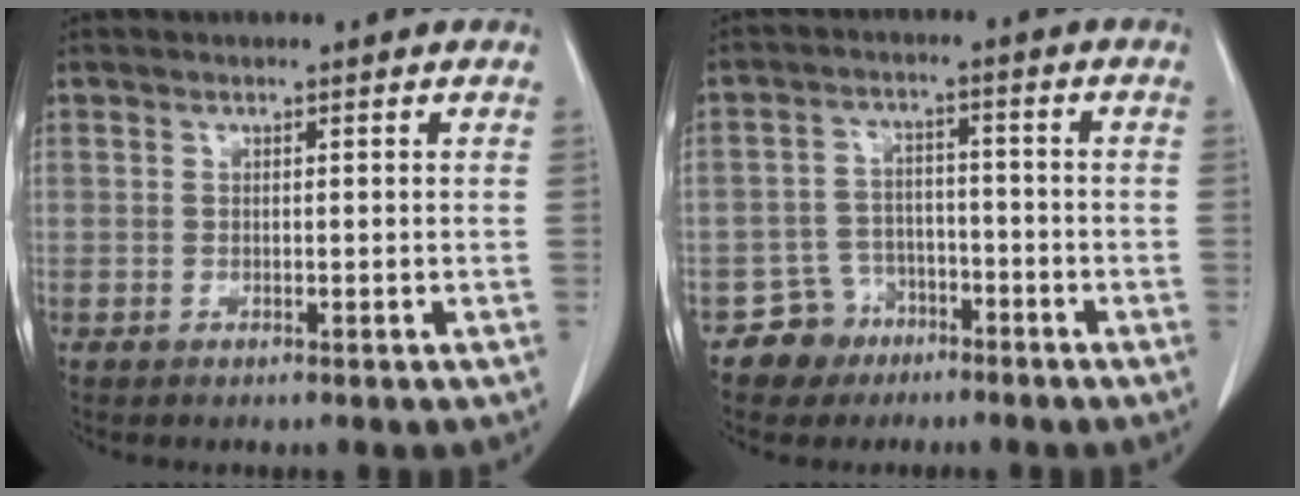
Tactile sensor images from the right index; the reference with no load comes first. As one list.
[{"total": 5.8, "force": [-3.6, 4.6, 0.0], "torque": [0.010, 0.014, -0.059]}]